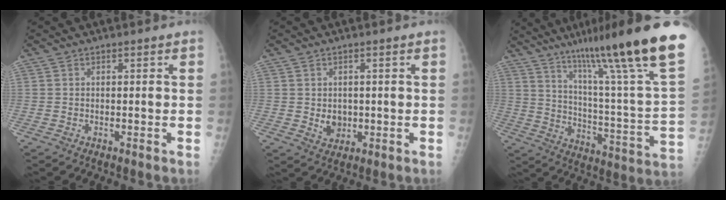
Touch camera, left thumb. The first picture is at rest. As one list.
[{"total": 3.5, "force": [0.0, 2.8, 2.0], "torque": [-0.018, -0.003, 0.010]}, {"total": 30.0, "force": [19.5, 2.2, 22.7], "torque": [-0.308, -0.079, 0.298]}]